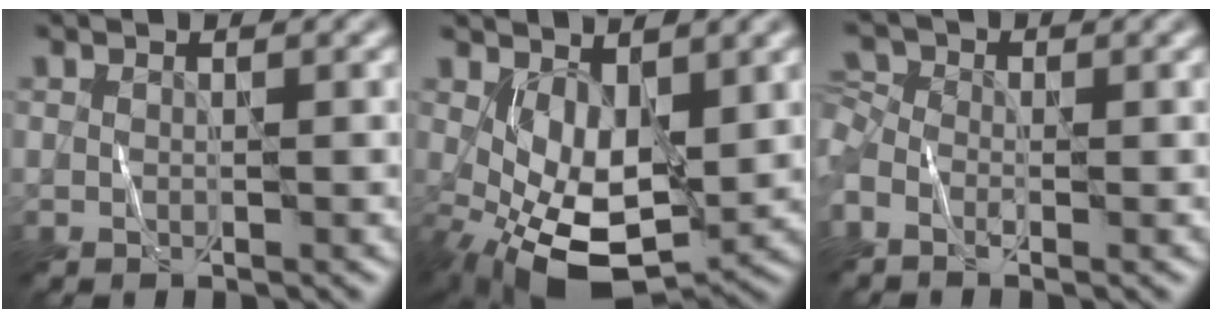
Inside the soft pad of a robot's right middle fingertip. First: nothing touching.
{"total": 6.4, "force": [0.3, 3.6, 5.3], "torque": [-0.108, -0.019, 0.019]}
{"total": 2.1, "force": [-0.3, 1.5, 1.4], "torque": [-0.039, 0.002, -0.012]}